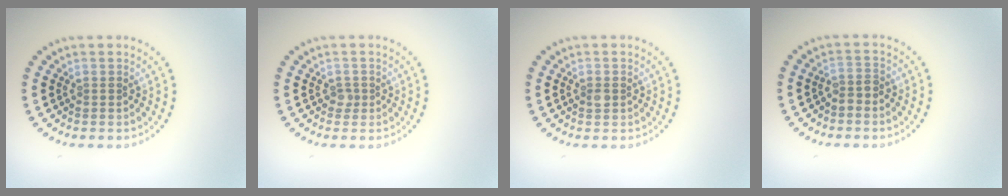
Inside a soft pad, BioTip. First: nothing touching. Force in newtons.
{"total": 0.8, "press": 0.6, "slide": 0.6}
{"total": 1.0, "press": 1.0, "slide": 0.2}
{"total": 1.4, "press": 1.1, "slide": 0.8}